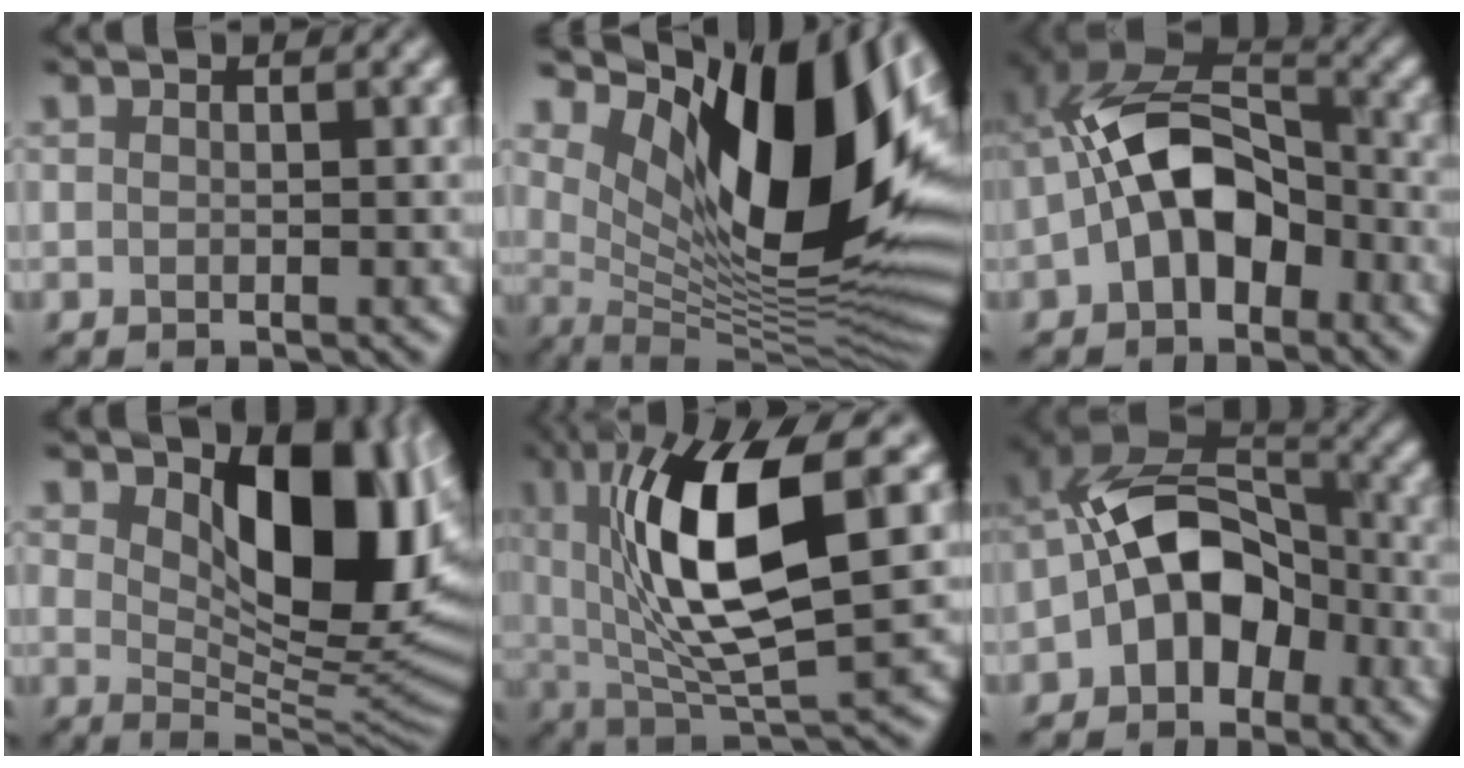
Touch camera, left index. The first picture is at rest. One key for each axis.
{"total": 16.2, "fx": 5.2, "fy": 7.6, "fz": 13.3, "tx": -0.198, "ty": -0.015, "tz": 0.098}
{"total": 9.1, "fx": -2.3, "fy": 5.6, "fz": 6.9, "tx": -0.131, "ty": 0.019, "tz": -0.051}
{"total": 10.8, "fx": 2.9, "fy": 5.8, "fz": 8.7, "tx": -0.124, "ty": -0.018, "tz": 0.054}
{"total": 11.6, "fx": 2.6, "fy": 3.6, "fz": 10.7, "tx": -0.205, "ty": -0.009, "tz": 0.057}
{"total": 9.0, "fx": -3.0, "fy": 6.0, "fz": 6.0, "tx": -0.097, "ty": 0.017, "tz": -0.067}